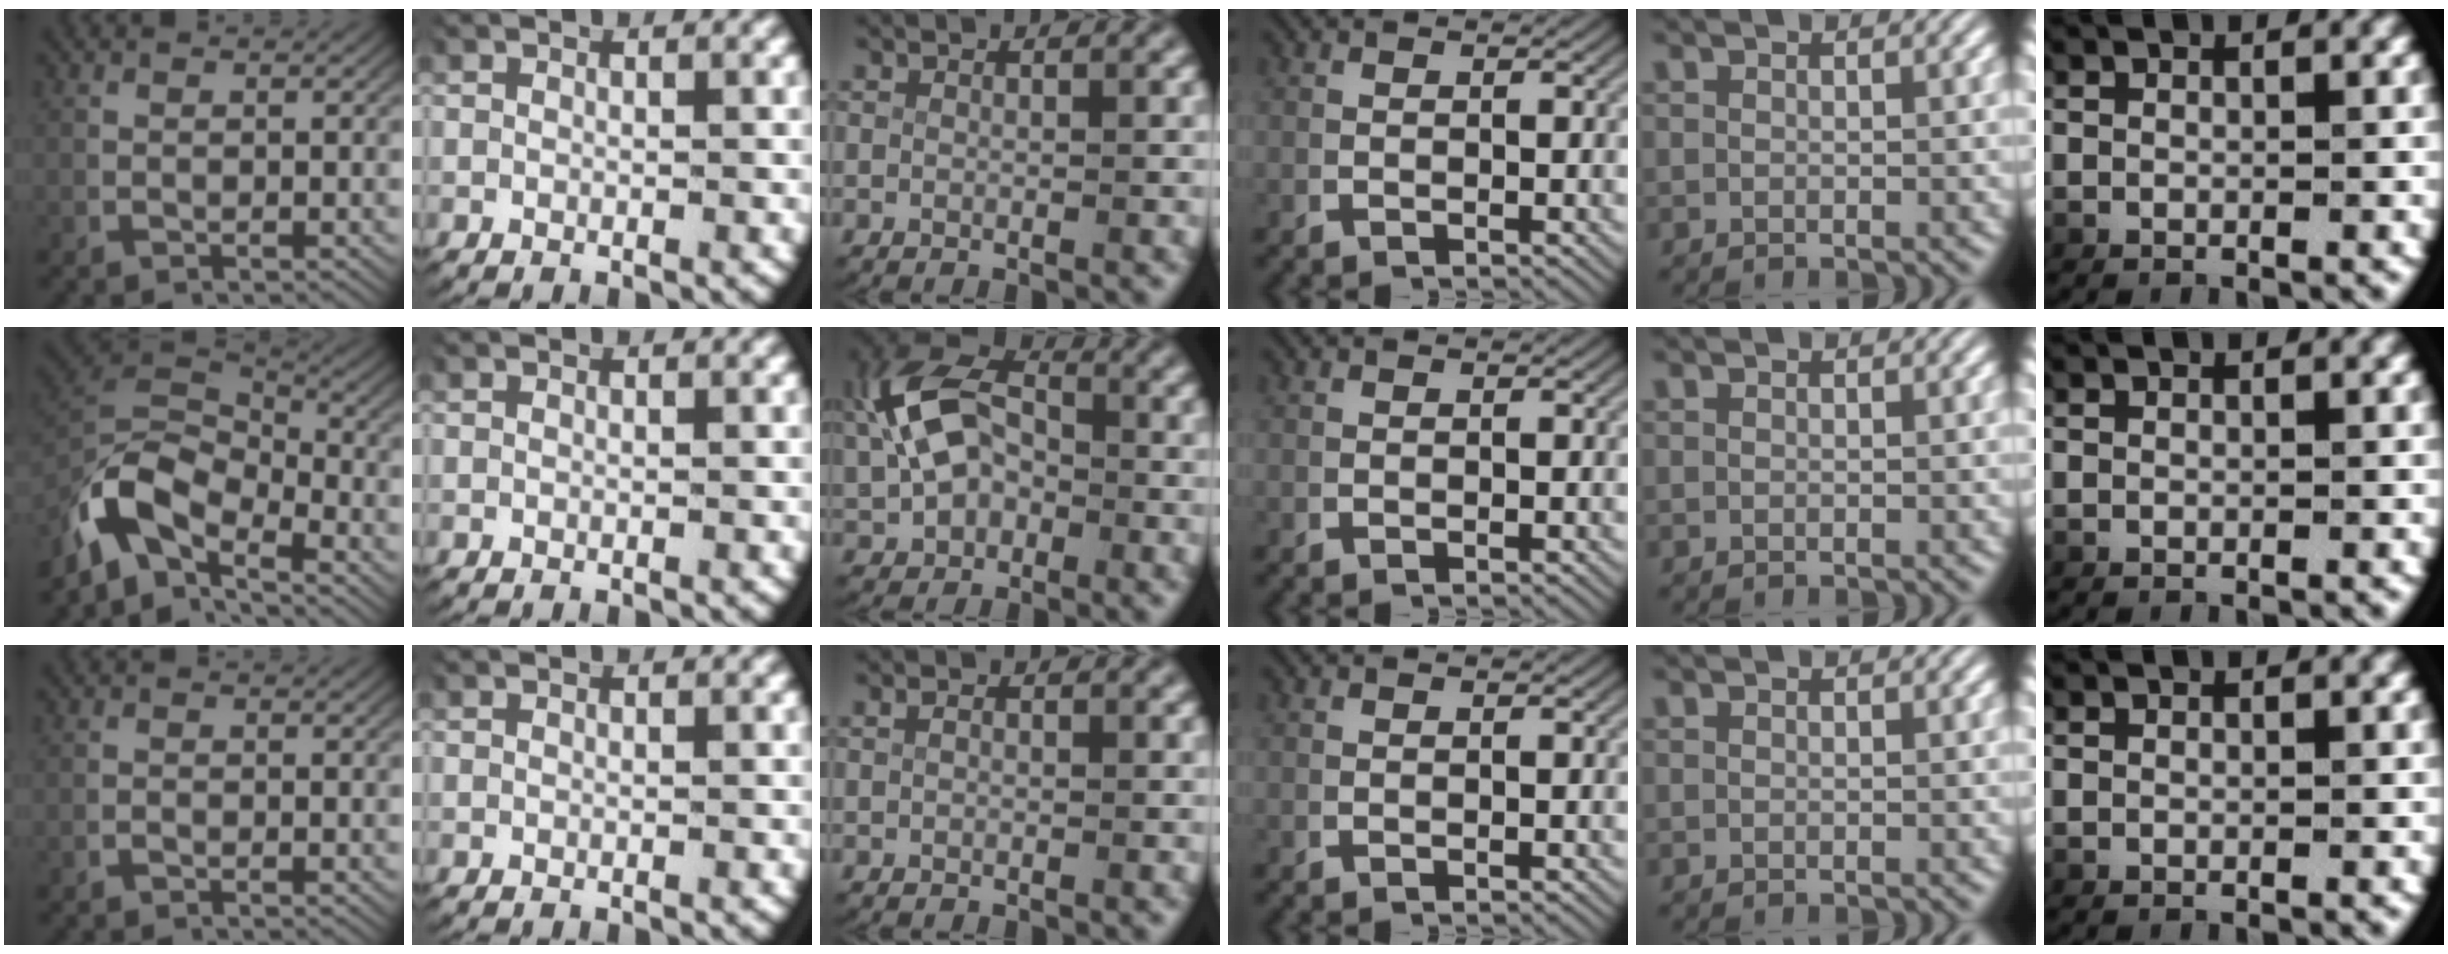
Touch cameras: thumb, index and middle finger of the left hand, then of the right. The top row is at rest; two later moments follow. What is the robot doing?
{"motion": "lift_and_place", "object": "fork"}